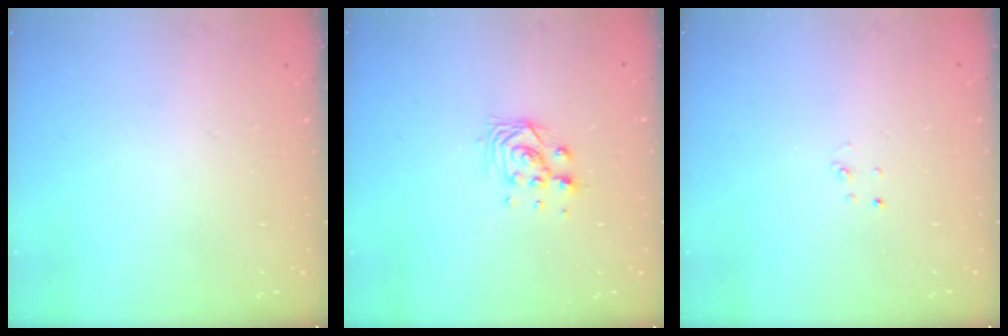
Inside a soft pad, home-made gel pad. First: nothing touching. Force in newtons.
{"total": 4.9, "press": 4.8, "slide": 0.5}
{"total": 2.2, "press": 2.2, "slide": 0.2}